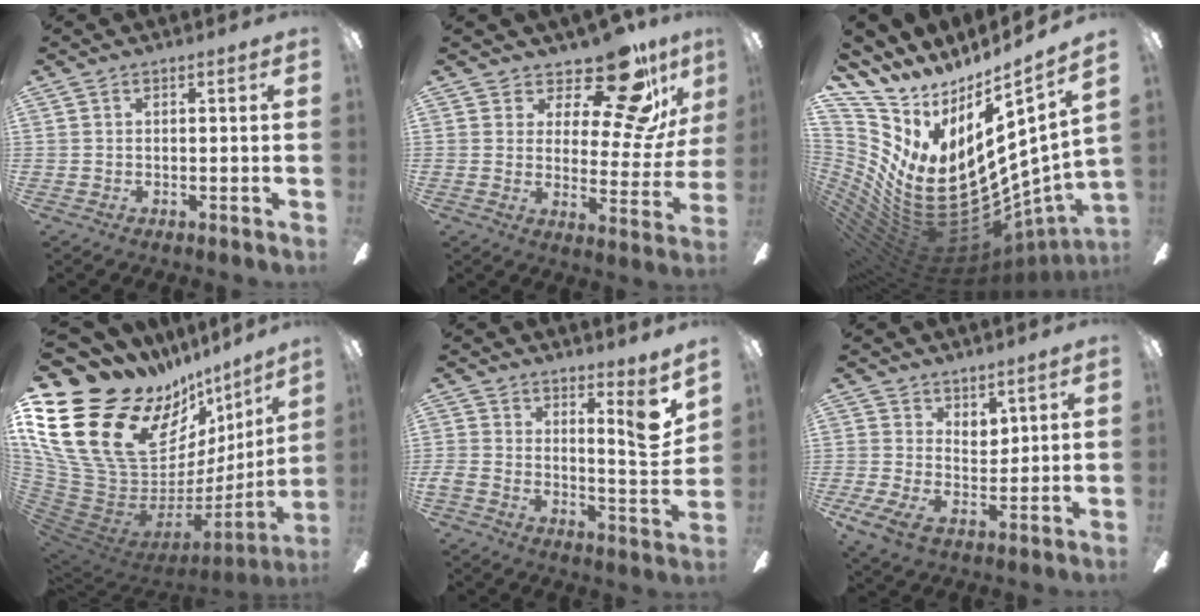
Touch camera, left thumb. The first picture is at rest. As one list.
[{"total": 16.5, "force": [12.4, 4.8, 9.8], "torque": [-0.150, -0.091, 0.204]}, {"total": 17.1, "force": [-0.9, 8.3, 14.9], "torque": [-0.271, -0.070, 0.029]}, {"total": 27.1, "force": [12.3, 15.5, 18.6], "torque": [-0.351, -0.115, 0.273]}, {"total": 8.3, "force": [4.8, 2.6, 6.2], "torque": [-0.080, -0.037, 0.078]}, {"total": 6.9, "force": [3.3, 4.7, 3.9], "torque": [-0.066, -0.020, 0.061]}]